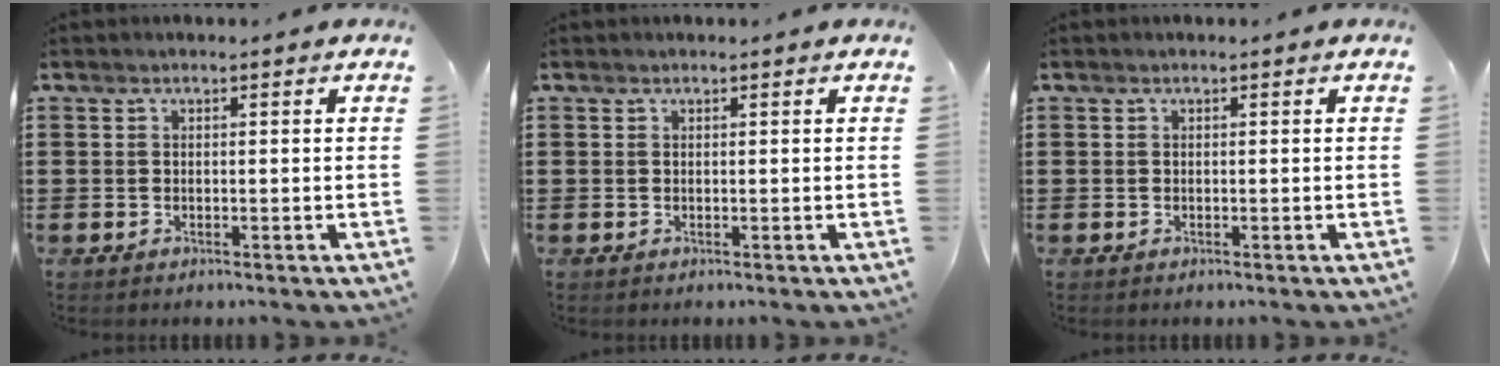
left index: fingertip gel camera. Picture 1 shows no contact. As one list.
[{"total": 0.0}, {"total": 0.0}]